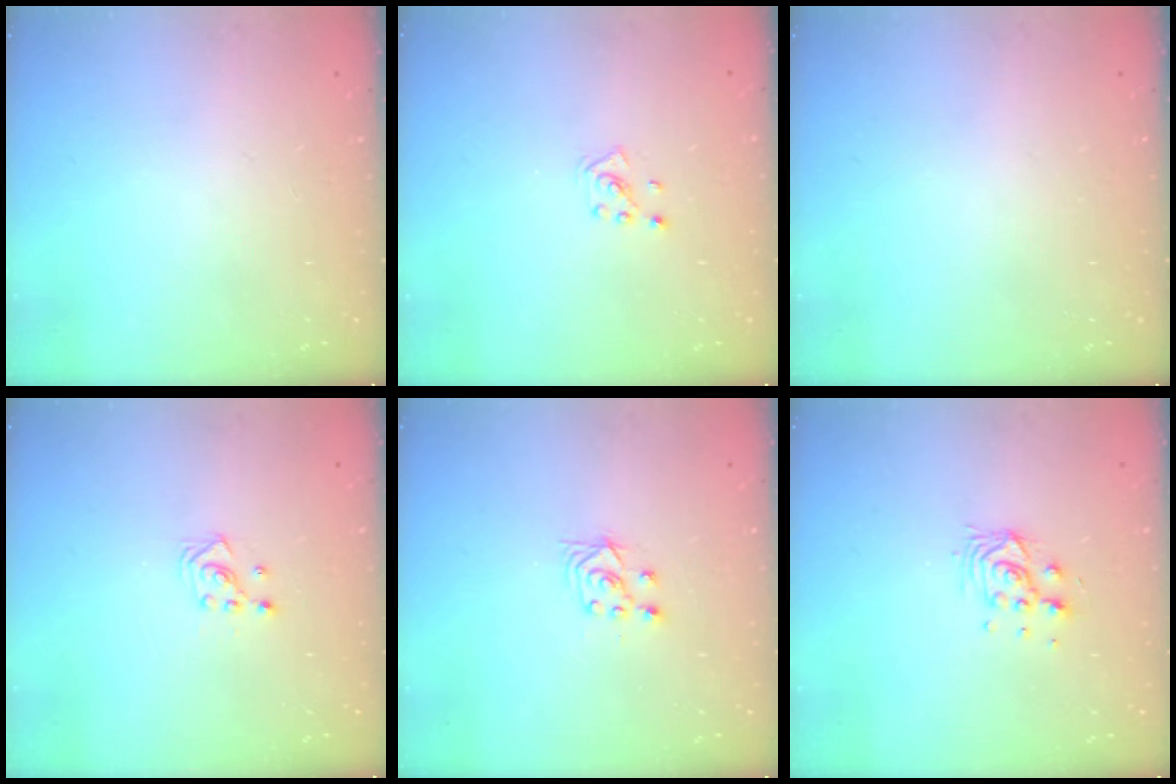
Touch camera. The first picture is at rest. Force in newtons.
{"total": 2.1, "press": 2.0, "slide": 0.3}
{"total": 0.0}
{"total": 3.2, "press": 3.2, "slide": 0.4}
{"total": 3.4, "press": 3.2, "slide": 0.9}
{"total": 5.9, "press": 5.9, "slide": 0.4}